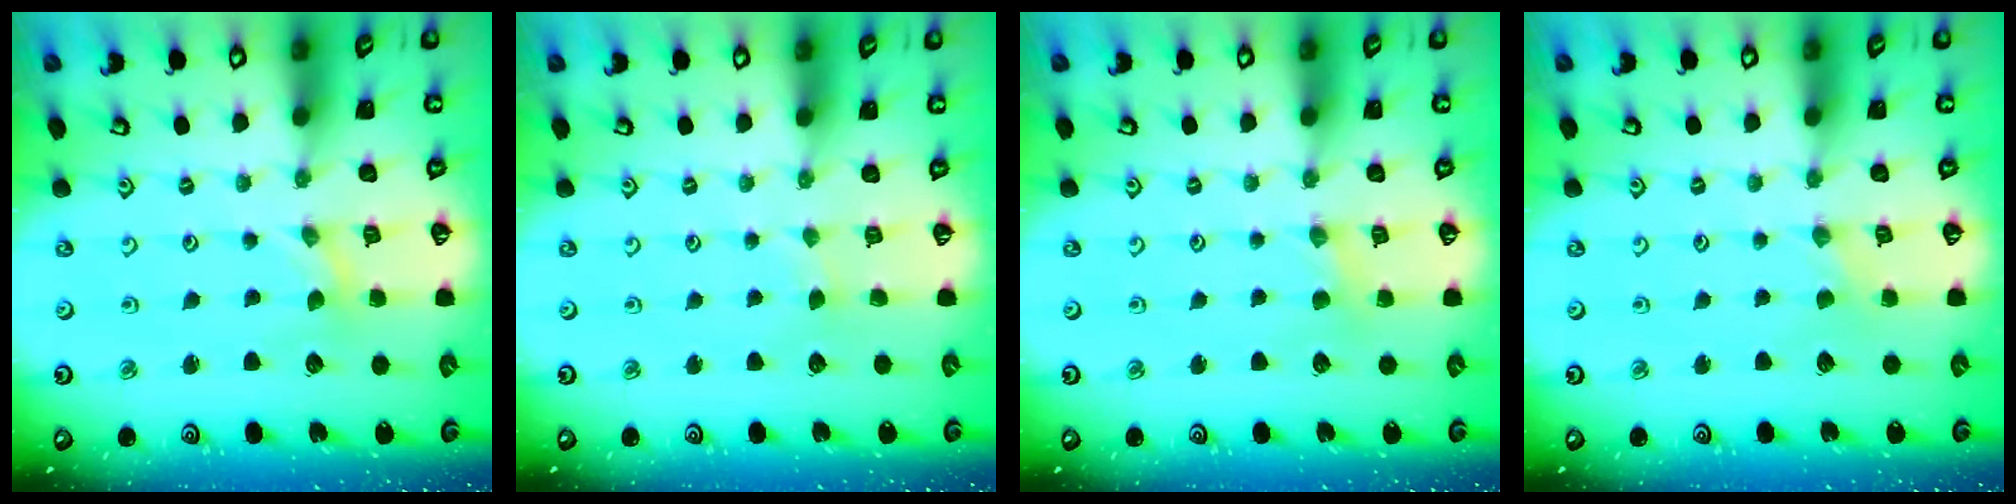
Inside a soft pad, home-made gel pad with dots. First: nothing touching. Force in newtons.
{"total": 1.0, "press": 0.9, "slide": 0.2}
{"total": 2.4, "press": 2.4, "slide": 0.5}
{"total": 0.0}